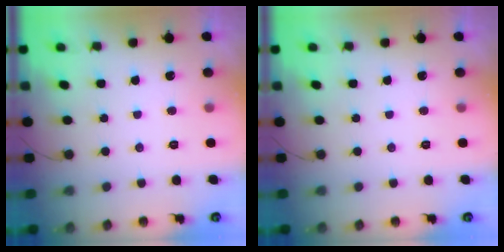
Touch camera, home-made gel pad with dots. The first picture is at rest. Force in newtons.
{"total": 0.0}